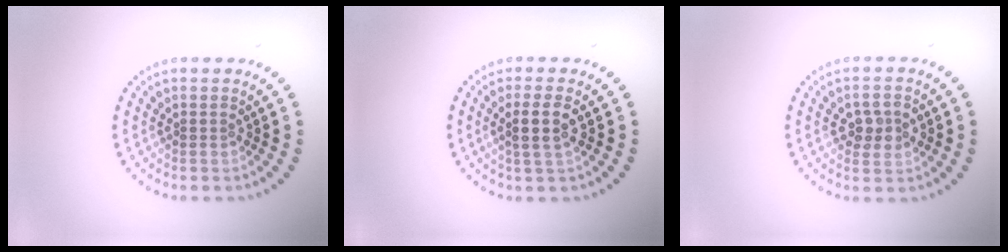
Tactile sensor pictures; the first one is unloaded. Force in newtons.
{"total": 2.6, "press": 2.3, "slide": 1.2}
{"total": 2.4, "press": 2.4, "slide": 0.4}